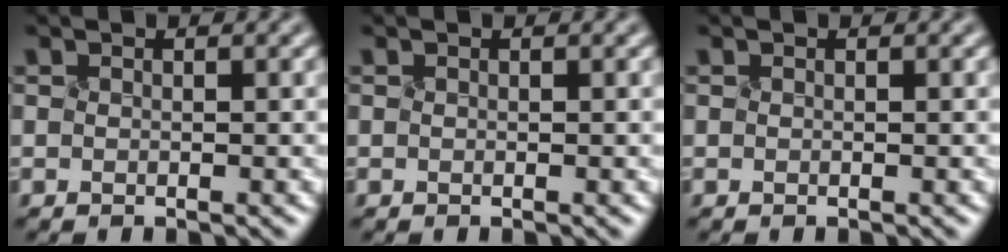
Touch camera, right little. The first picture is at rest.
{"total": 0.0}
{"total": 0.0}